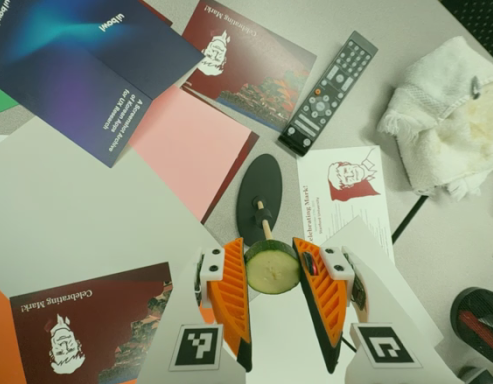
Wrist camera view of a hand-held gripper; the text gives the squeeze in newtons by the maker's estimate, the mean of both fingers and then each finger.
{"total": 8.7, "left": 8.7, "right": 8.7}